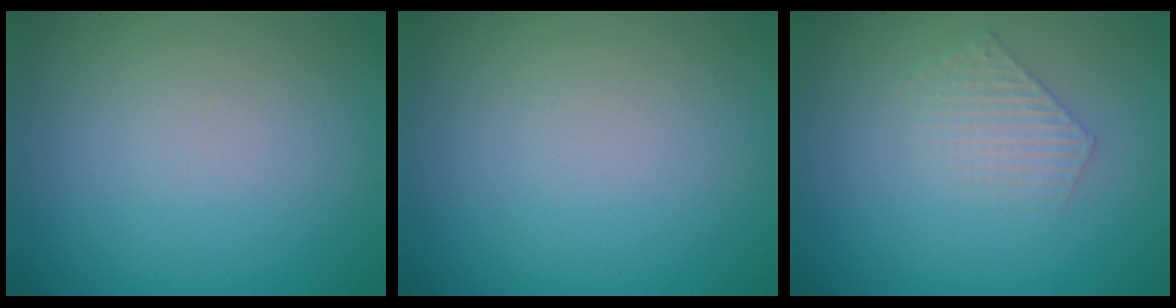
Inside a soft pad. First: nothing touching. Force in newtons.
{"total": 0.0}
{"total": 1.9, "press": 1.9, "slide": 0.3}